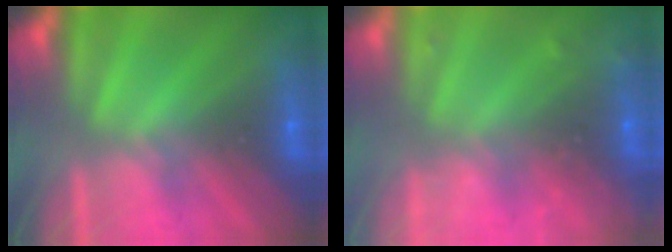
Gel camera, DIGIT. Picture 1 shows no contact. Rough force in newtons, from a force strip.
{"total": 8.1}